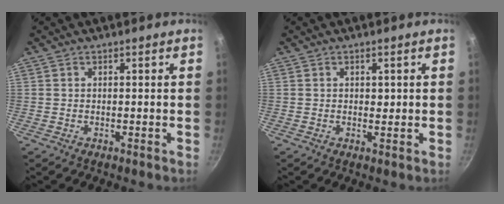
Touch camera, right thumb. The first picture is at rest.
{"total": 1.3, "force": [0.3, 0.8, 0.9], "torque": [-0.005, -0.003, 0.005]}